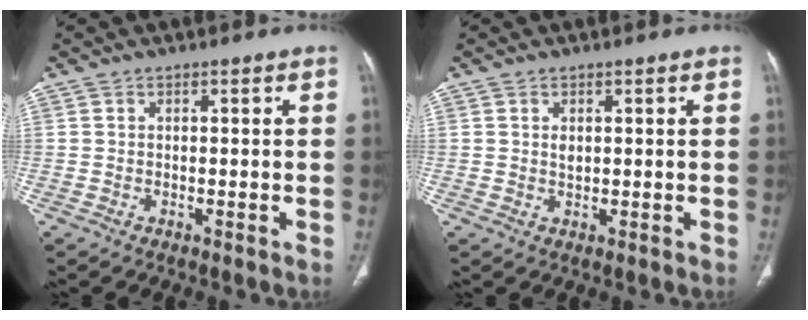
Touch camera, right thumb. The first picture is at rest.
{"total": 1.4, "force": [0.5, 0.9, 1.1], "torque": [-0.016, -0.002, 0.012]}